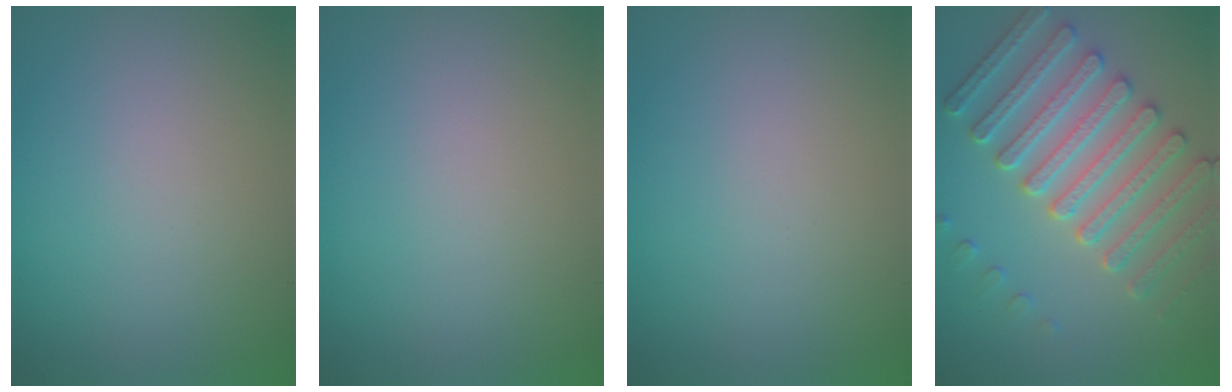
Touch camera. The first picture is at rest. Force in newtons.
{"total": 0.0}
{"total": 0.0}
{"total": 6.1, "press": 5.6, "slide": 2.2}